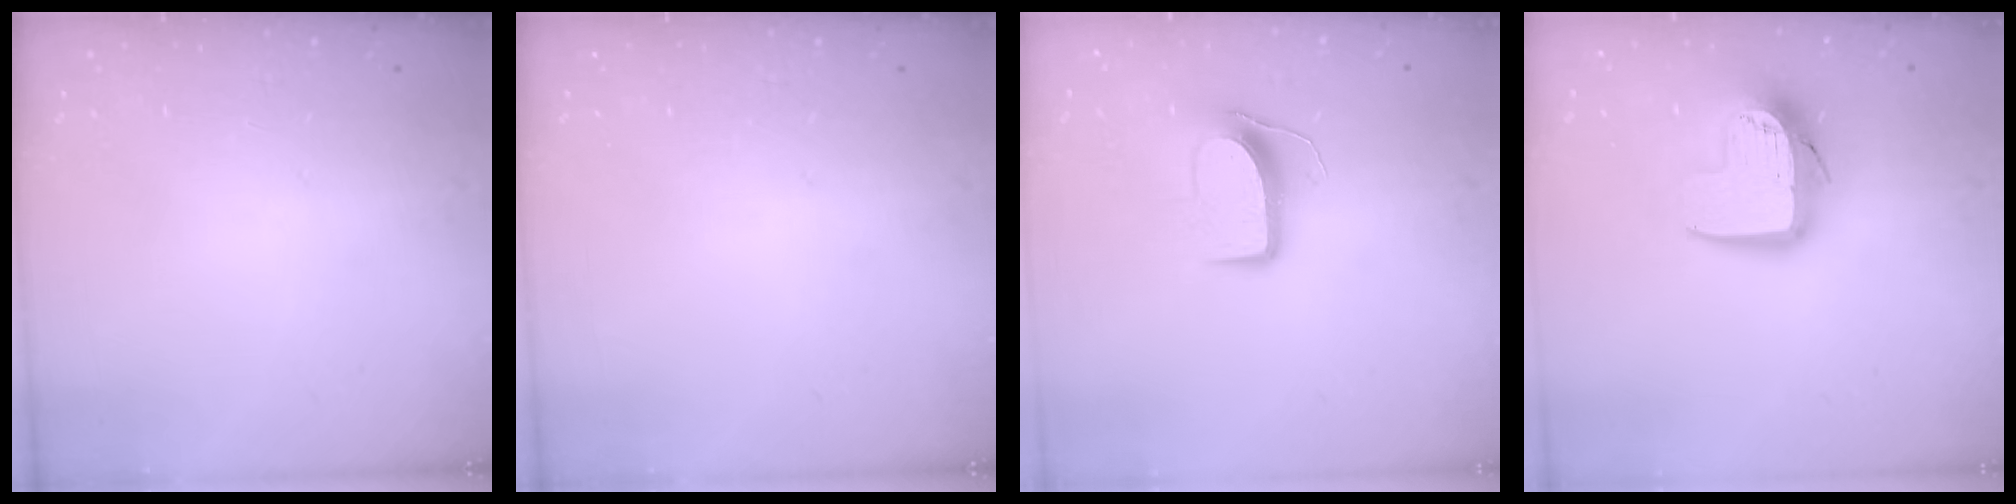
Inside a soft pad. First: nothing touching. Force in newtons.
{"total": 0.0}
{"total": 9.4, "press": 9.4, "slide": 0.3}
{"total": 12.4, "press": 12.4, "slide": 1.0}